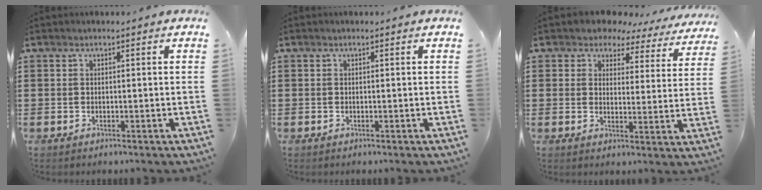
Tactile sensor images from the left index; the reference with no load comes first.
{"total": 0.0}
{"total": 3.9, "force": [3.4, 1.8, 0.7], "torque": [-0.037, -0.017, 0.055]}